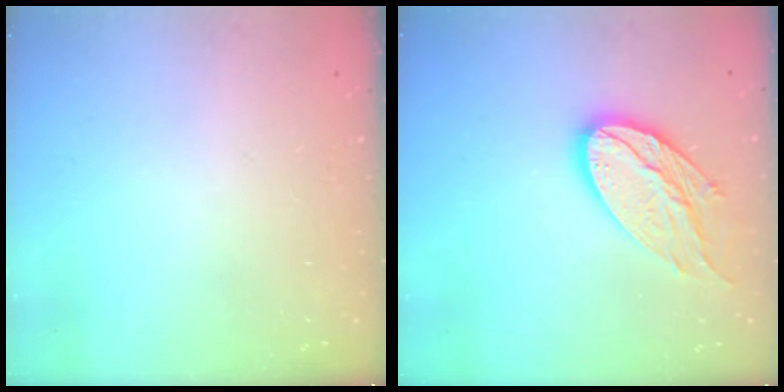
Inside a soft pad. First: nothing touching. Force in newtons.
{"total": 15.5, "press": 15.4, "slide": 1.1}